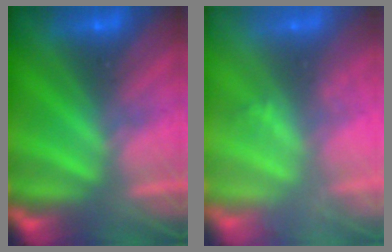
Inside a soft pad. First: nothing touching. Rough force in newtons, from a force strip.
{"total": 1.9}